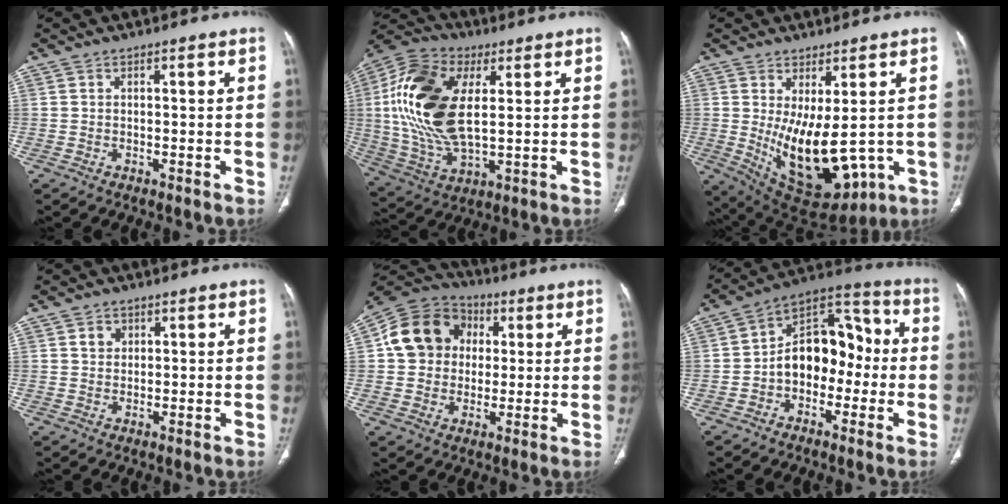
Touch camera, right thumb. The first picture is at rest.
{"total": 20.6, "force": [3.6, 10.8, 17.1], "torque": [-0.350, -0.005, 0.063]}
{"total": 14.7, "force": [-0.5, 6.9, 13.0], "torque": [-0.191, -0.027, 0.024]}
{"total": 2.1, "force": [0.9, 1.8, 0.8], "torque": [-0.004, -0.004, 0.014]}
{"total": 13.5, "force": [2.1, 11.7, 6.3], "torque": [-0.095, 0.014, 0.028]}
{"total": 14.0, "force": [-1.9, 9.6, 10.1], "torque": [-0.117, 0.051, -0.045]}